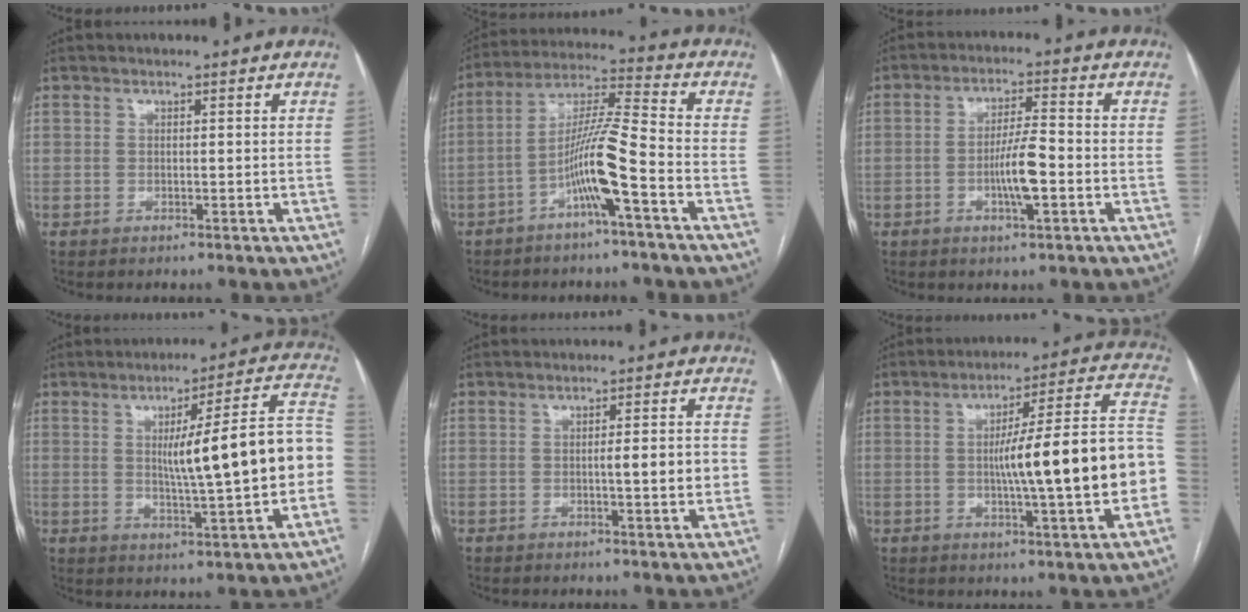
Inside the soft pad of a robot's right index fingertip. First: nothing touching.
{"total": 10.0, "force": [-4.3, -0.6, 9.0], "torque": [-0.175, 0.017, -0.081]}
{"total": 6.5, "force": [-1.8, 0.8, 6.2], "torque": [-0.117, 0.001, -0.032]}
{"total": 15.8, "force": [-0.5, 1.0, 15.7], "torque": [-0.211, 0.029, -0.006]}
{"total": 4.4, "force": [-0.6, 0.3, 4.3], "torque": [-0.064, 0.002, -0.008]}
{"total": 19.0, "force": [-2.4, 0.8, 18.9], "torque": [-0.229, 0.033, -0.033]}